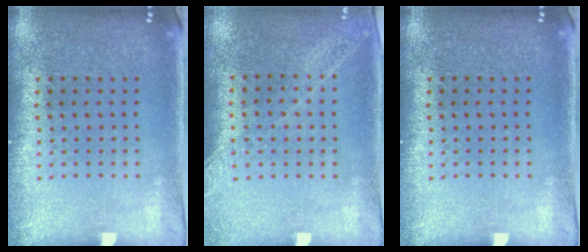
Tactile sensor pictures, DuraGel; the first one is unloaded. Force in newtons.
{"total": 1.2, "press": 1.1, "slide": 0.1}
{"total": 0.0}